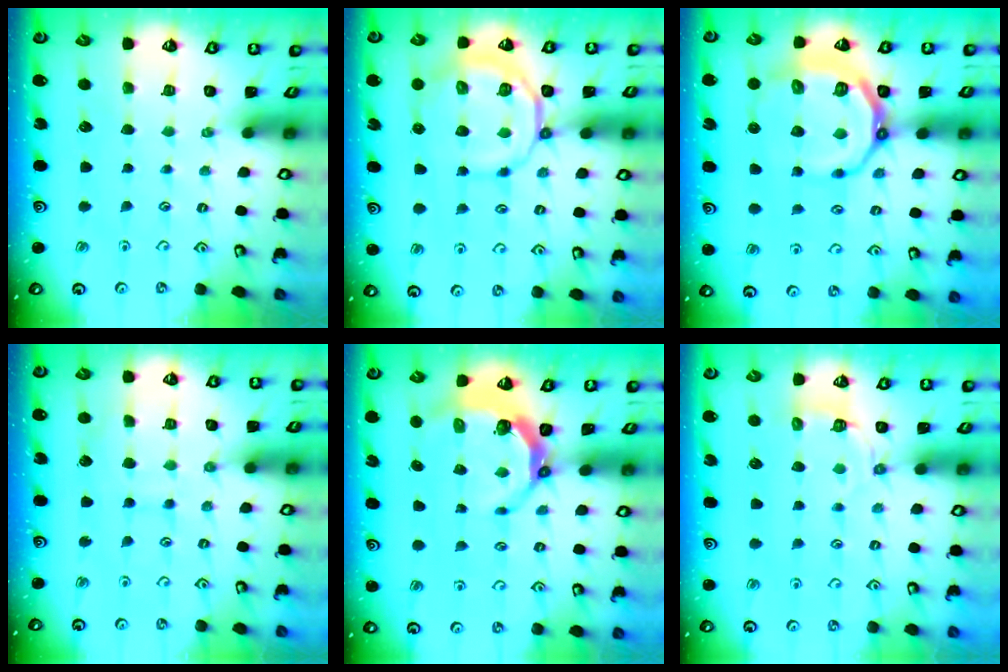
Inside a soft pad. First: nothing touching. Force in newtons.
{"total": 10.9, "press": 10.7, "slide": 2.1}
{"total": 12.5, "press": 12.1, "slide": 3.0}
{"total": 5.6, "press": 5.5, "slide": 0.5}
{"total": 4.9, "press": 3.8, "slide": 3.1}
{"total": 3.7, "press": 3.1, "slide": 2.0}